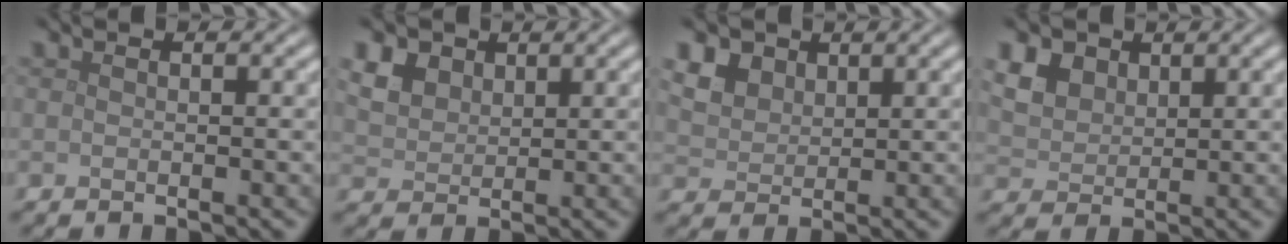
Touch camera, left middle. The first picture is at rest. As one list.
[{"total": 5.5, "force": [3.0, 3.8, 2.6], "torque": [-0.091, 0.009, 0.059]}, {"total": 5.6, "force": [3.1, 3.8, 2.5], "torque": [-0.088, 0.008, 0.062]}, {"total": 5.8, "force": [3.1, 4.0, 2.7], "torque": [-0.097, 0.010, 0.062]}]